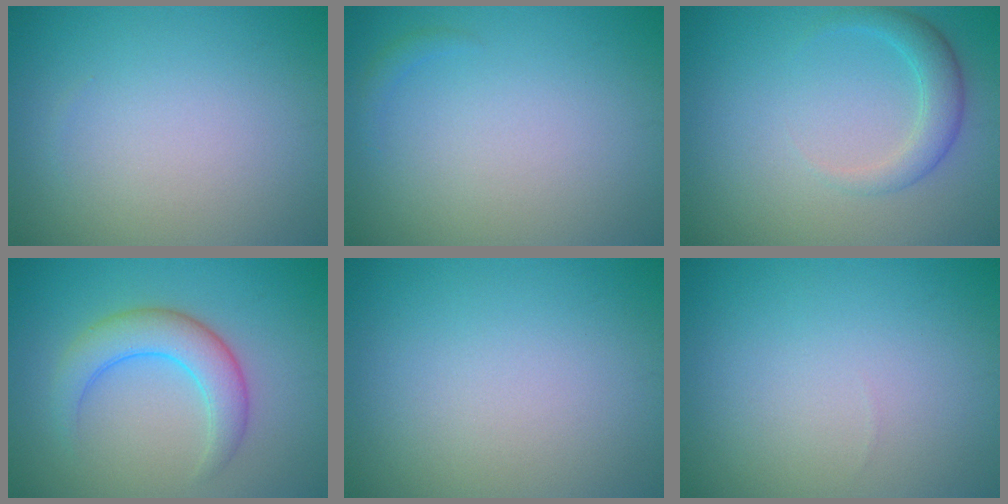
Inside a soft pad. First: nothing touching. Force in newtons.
{"total": 0.7, "press": 0.7, "slide": 0.1}
{"total": 2.7, "press": 2.6, "slide": 0.4}
{"total": 4.4, "press": 4.4, "slide": 0.3}
{"total": 0.0}
{"total": 0.0}